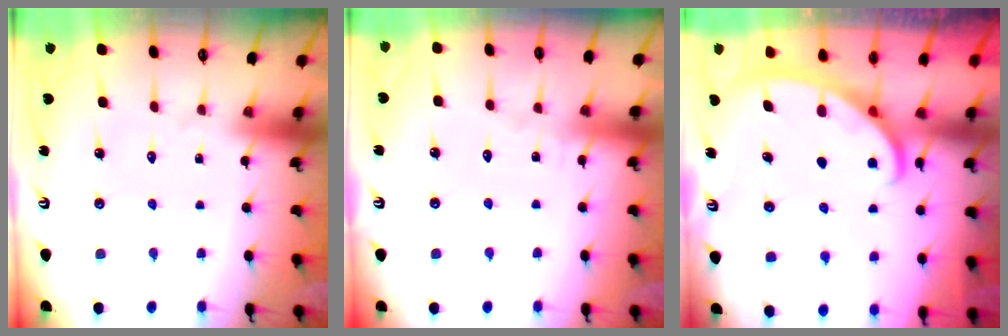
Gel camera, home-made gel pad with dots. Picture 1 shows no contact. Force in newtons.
{"total": 2.5, "press": 2.5, "slide": 0.2}
{"total": 2.8, "press": 2.8, "slide": 0.4}